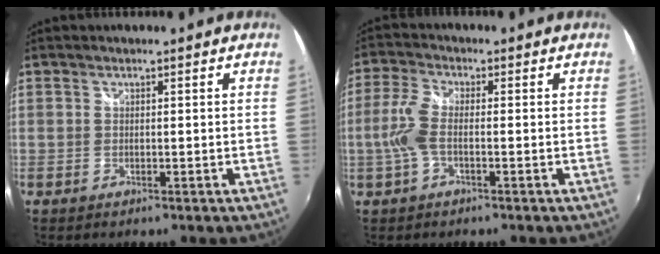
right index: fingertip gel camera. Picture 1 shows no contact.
{"total": 5.6, "force": [-1.2, 1.9, 5.2], "torque": [-0.120, 0.005, -0.025]}